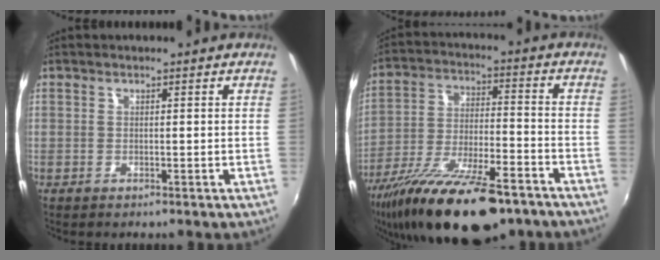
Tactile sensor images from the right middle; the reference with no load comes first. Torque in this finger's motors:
{"motor_torque": [1.13, -1.01, 0.47, 0.21]}